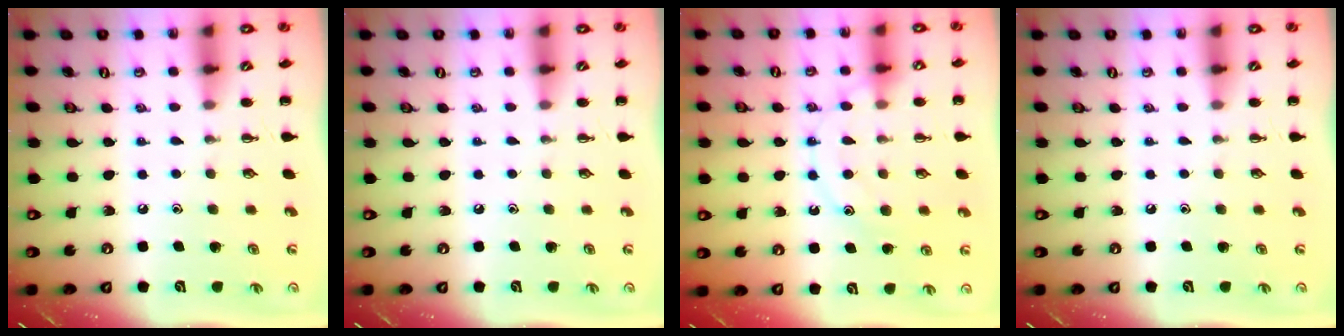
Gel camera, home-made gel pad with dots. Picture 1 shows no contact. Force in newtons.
{"total": 0.0}
{"total": 11.9, "press": 11.9, "slide": 0.6}
{"total": 0.0}